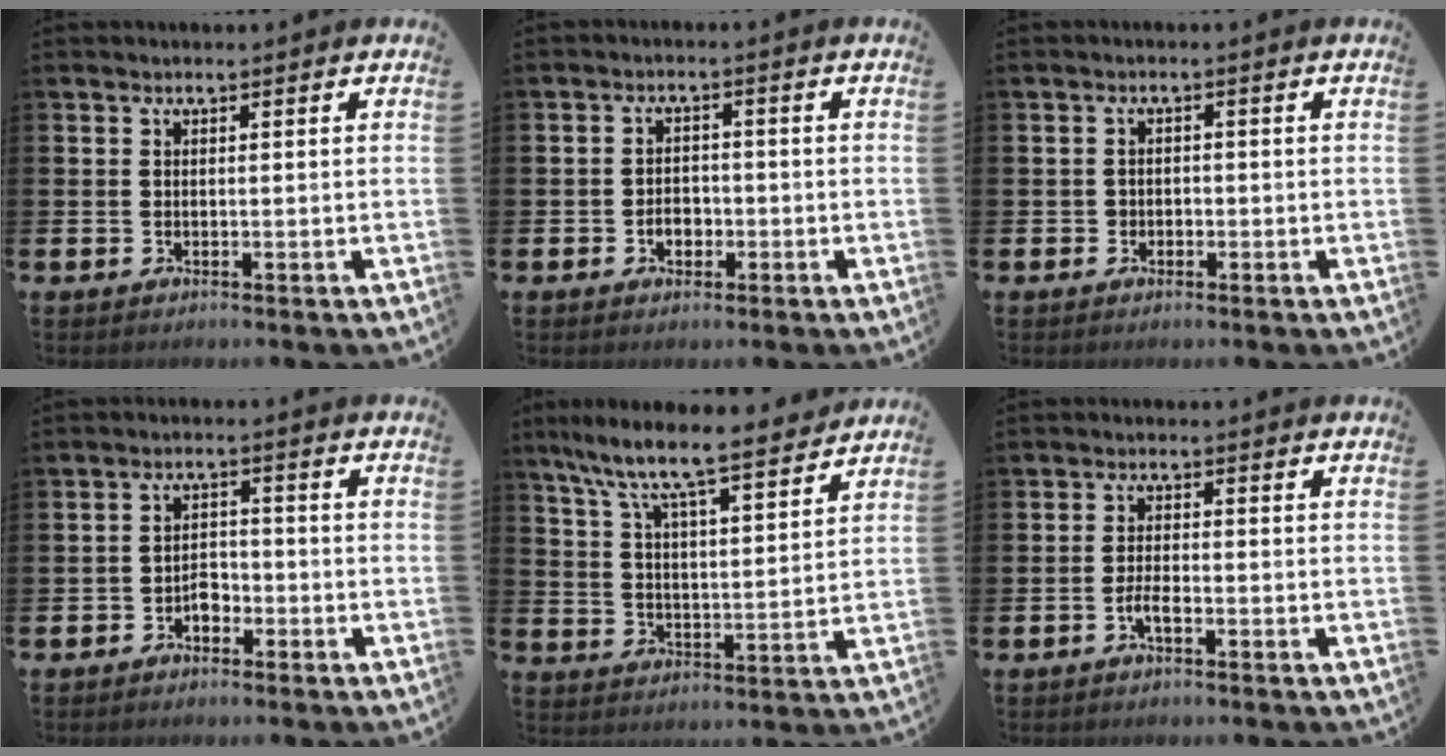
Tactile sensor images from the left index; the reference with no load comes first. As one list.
[{"total": 2.5, "force": [-0.9, 1.9, 1.4], "torque": [-0.016, -0.002, -0.023]}, {"total": 1.2, "force": [-0.6, 1.1, 0.2], "torque": [-0.002, 0.002, -0.015]}, {"total": 2.5, "force": [-1.7, 1.6, 0.8], "torque": [-0.023, 0.009, -0.036]}, {"total": 8.9, "force": [8.2, 0.7, 3.4], "torque": [-0.097, -0.060, 0.138]}, {"total": 2.0, "force": [-1.0, 0.6, 1.6], "torque": [-0.033, 0.004, -0.019]}]